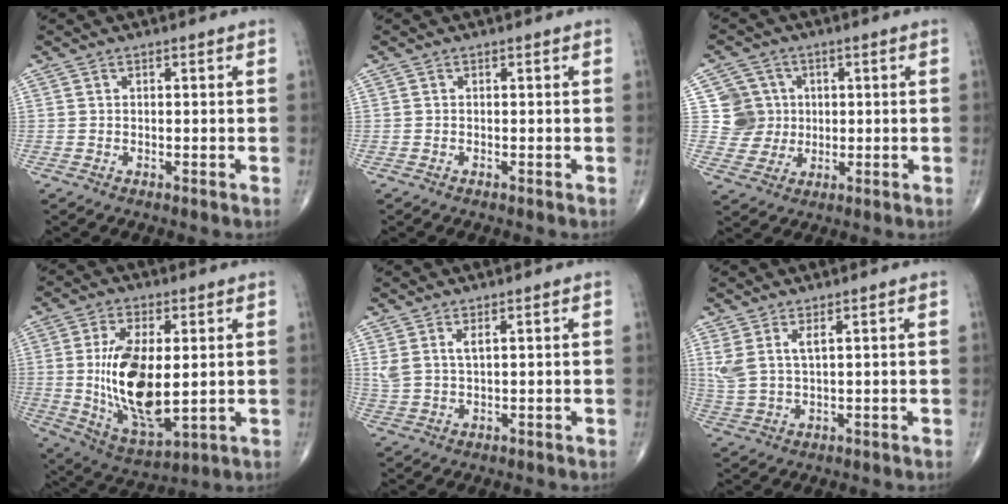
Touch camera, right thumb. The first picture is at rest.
{"total": 0.0}
{"total": 7.1, "force": [1.1, 7.0, 0.8], "torque": [0.023, 0.006, 0.018]}
{"total": 16.9, "force": [0.8, 7.8, 14.9], "torque": [-0.271, -0.022, 0.028]}
{"total": 3.4, "force": [1.7, 1.1, 2.8], "torque": [-0.065, -0.004, 0.042]}
{"total": 5.1, "force": [2.3, 1.7, 4.2], "torque": [-0.109, -0.010, 0.057]}